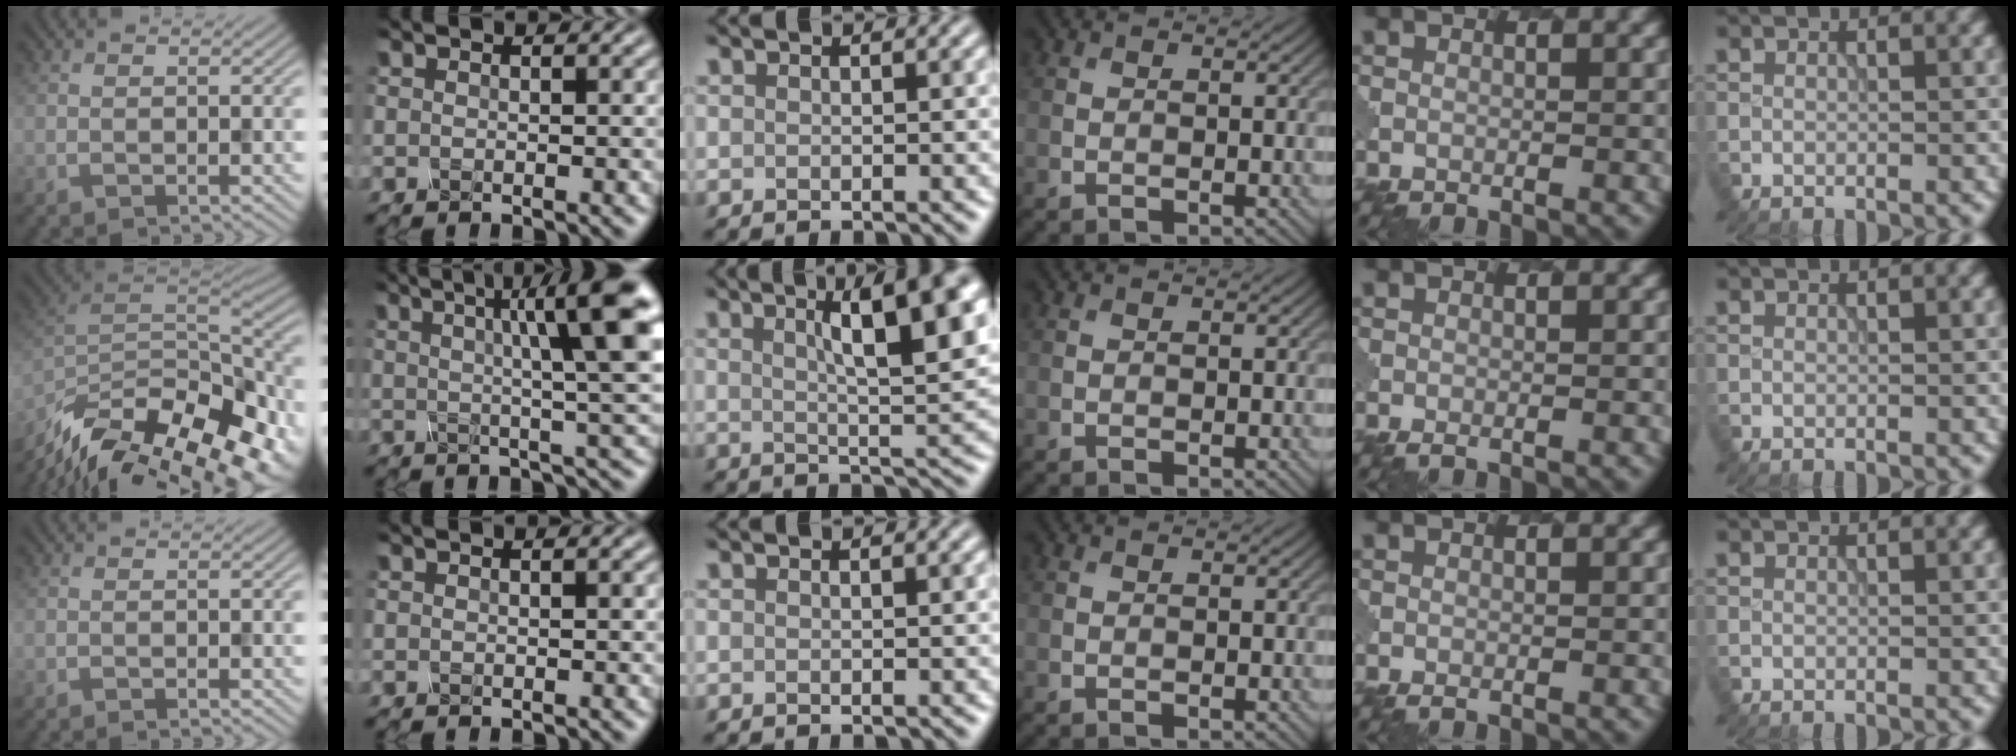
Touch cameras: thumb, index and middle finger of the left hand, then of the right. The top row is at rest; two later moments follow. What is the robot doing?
{"motion": "twist", "object": "rubiks cube"}